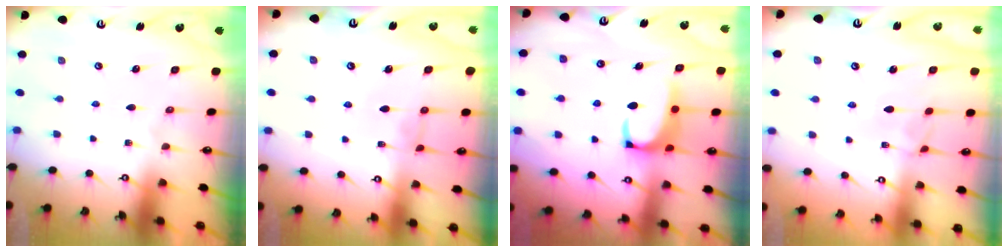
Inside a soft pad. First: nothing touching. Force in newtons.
{"total": 1.0, "press": 0.7, "slide": 0.7}
{"total": 2.1, "press": 1.9, "slide": 0.9}
{"total": 3.6, "press": 3.6, "slide": 0.2}